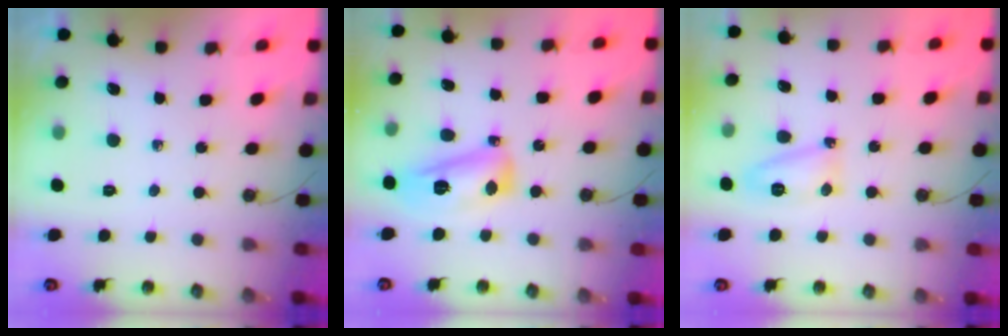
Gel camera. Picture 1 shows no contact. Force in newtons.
{"total": 13.8, "press": 13.7, "slide": 1.2}
{"total": 7.2, "press": 7.2, "slide": 0.6}